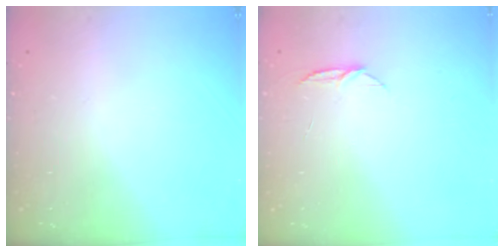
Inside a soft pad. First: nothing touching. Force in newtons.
{"total": 5.1, "press": 5.1, "slide": 0.6}